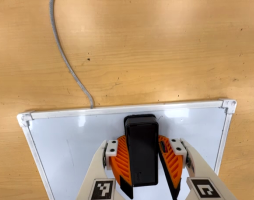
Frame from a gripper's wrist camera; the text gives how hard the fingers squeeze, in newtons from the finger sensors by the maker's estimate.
{"total": 15.0, "left": 17.7, "right": 12.2}